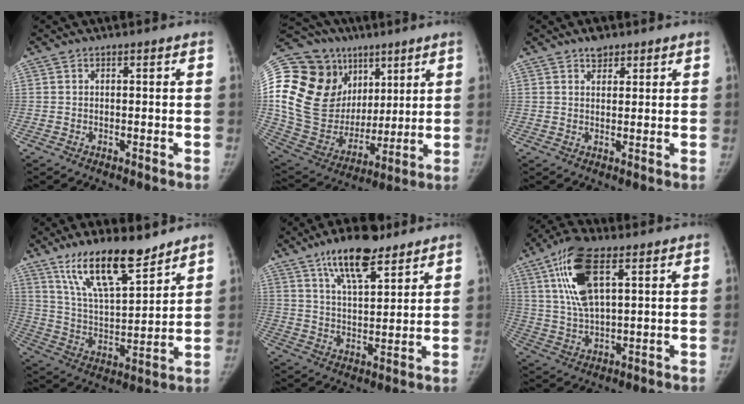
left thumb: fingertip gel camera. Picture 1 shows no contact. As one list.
[{"total": 29.5, "force": [9.7, 21.6, 17.7], "torque": [-0.310, 0.019, 0.188]}, {"total": 3.0, "force": [2.2, 1.7, 1.1], "torque": [0.000, -0.012, 0.032]}, {"total": 16.1, "force": [11.7, 4.9, 10.0], "torque": [-0.146, -0.068, 0.219]}, {"total": 12.5, "force": [8.3, 4.7, 8.1], "torque": [-0.113, -0.041, 0.142]}, {"total": 13.5, "force": [5.6, 5.5, 11.1], "torque": [-0.215, -0.005, 0.106]}]